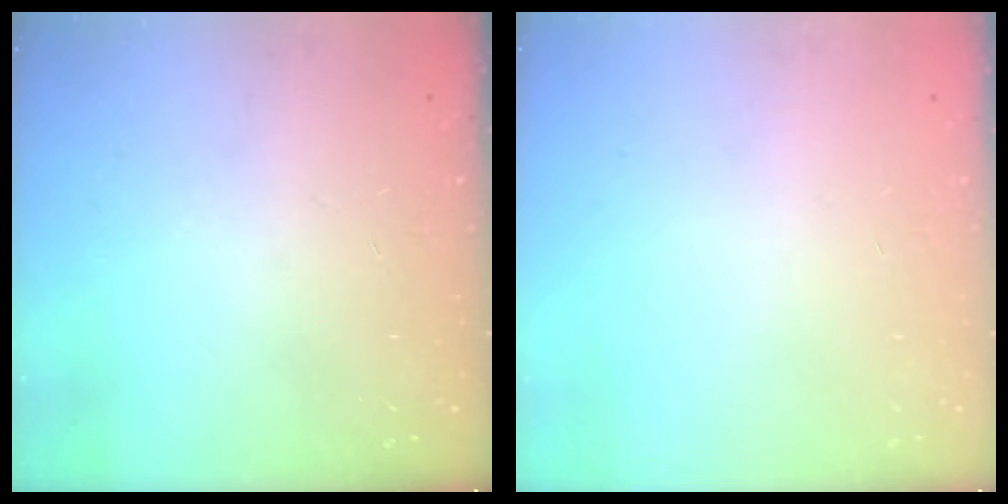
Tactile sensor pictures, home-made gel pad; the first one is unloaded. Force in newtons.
{"total": 0.0}